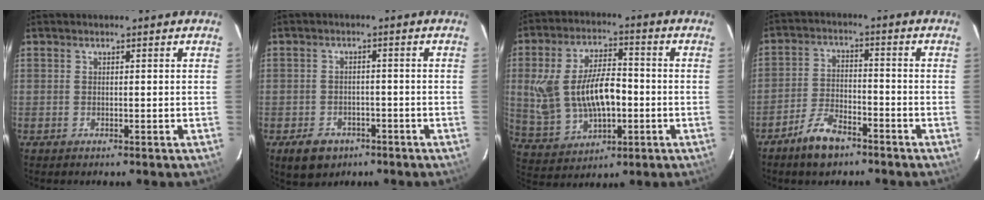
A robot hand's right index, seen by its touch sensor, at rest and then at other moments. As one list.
[{"total": 6.4, "force": [-3.6, 4.8, 2.3], "torque": [-0.057, 0.010, -0.044]}, {"total": 15.7, "force": [-1.0, 8.7, 13.0], "torque": [-0.272, 0.008, 0.005]}, {"total": 7.5, "force": [-5.5, 3.2, 3.9], "torque": [-0.093, 0.004, -0.101]}]